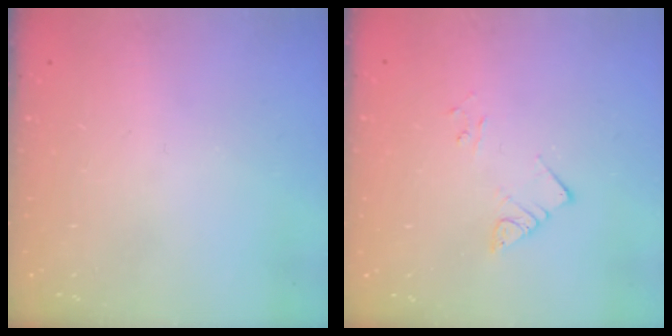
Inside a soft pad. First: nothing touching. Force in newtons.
{"total": 3.7, "press": 3.7, "slide": 0.2}